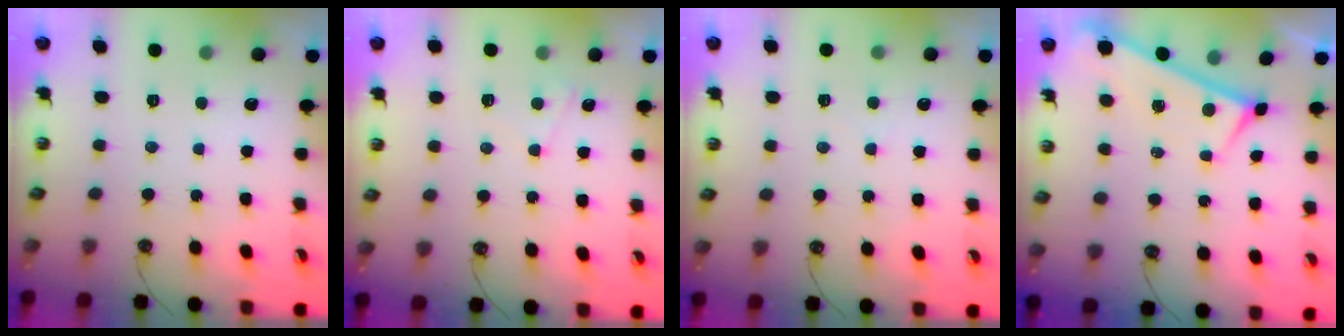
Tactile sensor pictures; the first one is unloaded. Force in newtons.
{"total": 3.2, "press": 3.1, "slide": 0.3}
{"total": 3.0, "press": 2.9, "slide": 0.4}
{"total": 0.0}